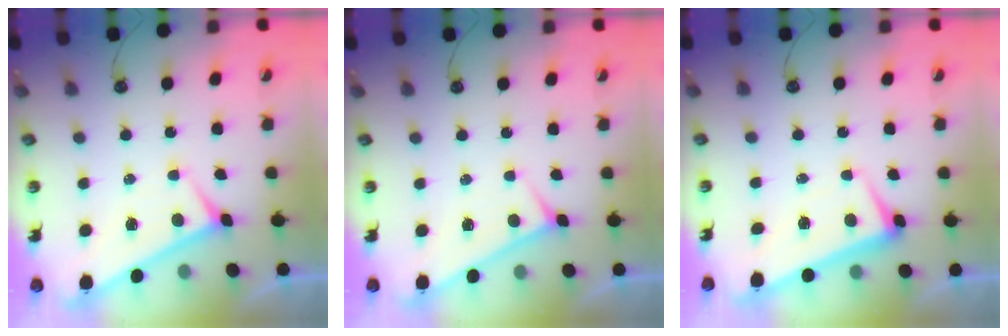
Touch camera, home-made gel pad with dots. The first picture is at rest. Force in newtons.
{"total": 0.0}
{"total": 2.0, "press": 1.8, "slide": 0.8}